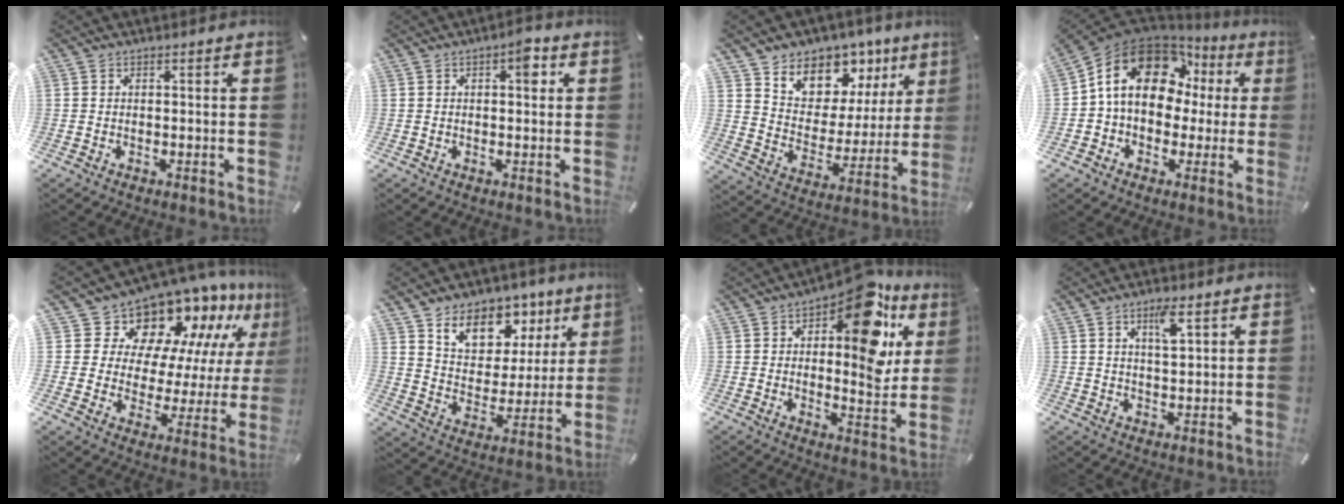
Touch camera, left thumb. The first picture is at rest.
{"total": 4.3, "force": [1.1, 2.0, 3.7], "torque": [-0.044, -0.002, 0.010]}
{"total": 9.8, "force": [7.2, 6.7, -0.4], "torque": [-0.001, -0.087, 0.131]}
{"total": 16.4, "force": [5.0, 12.4, 9.6], "torque": [-0.180, -0.012, 0.090]}
{"total": 13.5, "force": [11.6, 6.4, 2.4], "torque": [-0.047, -0.121, 0.194]}
{"total": 10.1, "force": [6.9, 7.1, 1.7], "torque": [-0.026, -0.062, 0.124]}
{"total": 18.8, "force": [9.1, 8.8, 13.9], "torque": [-0.175, -0.068, 0.146]}
{"total": 4.8, "force": [2.7, 1.3, 3.7], "torque": [-0.065, -0.002, 0.041]}